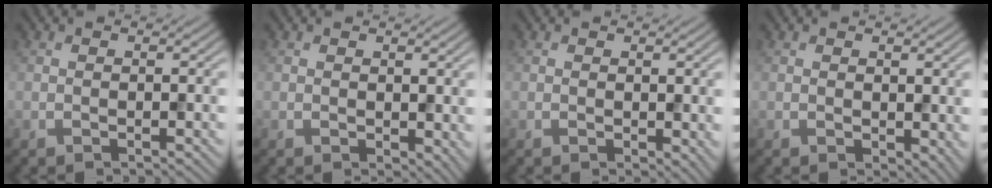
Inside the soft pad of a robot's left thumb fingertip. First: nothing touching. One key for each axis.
{"total": 2.1, "fx": 0.4, "fy": 1.4, "fz": 1.5, "tx": -0.022, "ty": -0.007, "tz": 0.010}
{"total": 1.5, "fx": 0.2, "fy": 1.0, "fz": 1.1, "tx": -0.015, "ty": -0.006, "tz": 0.007}
{"total": 2.4, "fx": 0.3, "fy": 1.6, "fz": 1.8, "tx": -0.027, "ty": -0.008, "tz": 0.010}